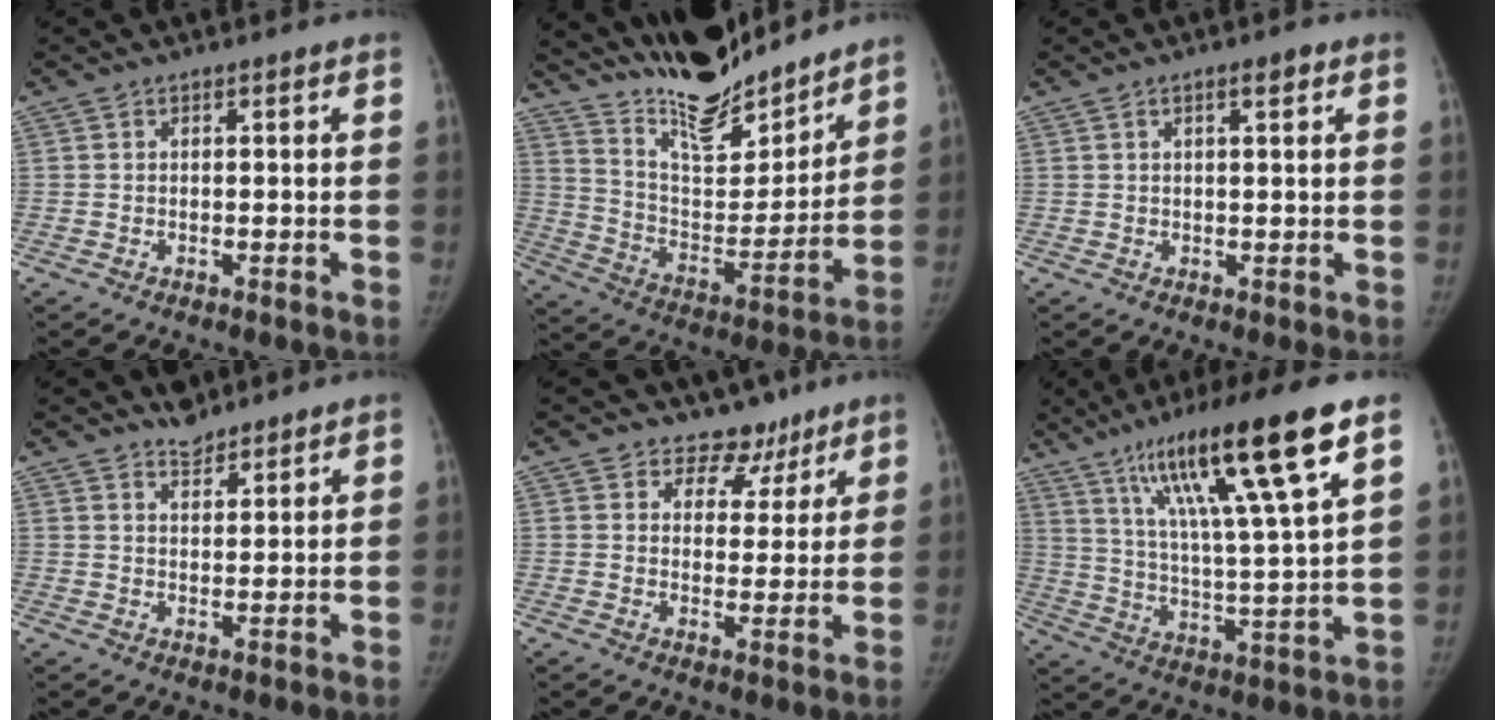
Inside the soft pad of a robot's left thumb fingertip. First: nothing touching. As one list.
[{"total": 20.3, "force": [18.3, 4.5, 7.6], "torque": [-0.087, -0.111, 0.312]}, {"total": 2.6, "force": [1.3, 0.6, 2.1], "torque": [-0.028, -0.002, 0.019]}, {"total": 3.9, "force": [3.5, 1.5, 0.7], "torque": [0.008, -0.028, 0.056]}, {"total": 6.9, "force": [5.2, 4.6, 0.6], "torque": [0.029, -0.034, 0.072]}, {"total": 21.1, "force": [12.1, 2.3, 17.2], "torque": [-0.284, -0.031, 0.210]}]